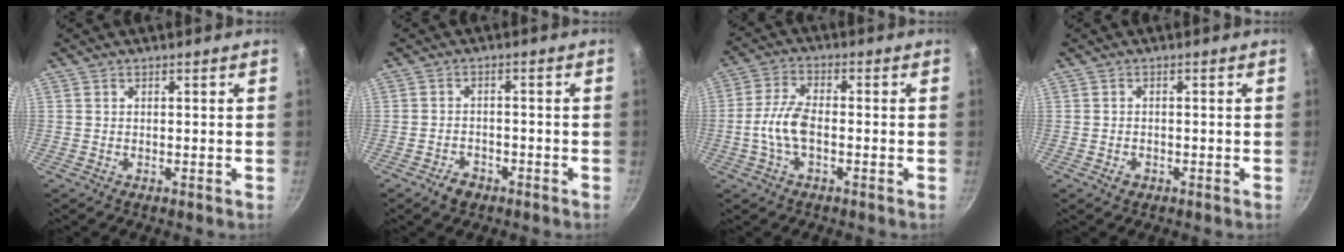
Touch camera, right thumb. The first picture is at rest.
{"total": 3.5, "force": [-2.4, 2.2, 1.4], "torque": [-0.018, 0.024, -0.033]}
{"total": 7.3, "force": [-1.6, 3.5, 6.2], "torque": [-0.129, 0.024, -0.039]}
{"total": 1.7, "force": [-0.9, 1.2, 0.8], "torque": [-0.013, 0.006, -0.013]}